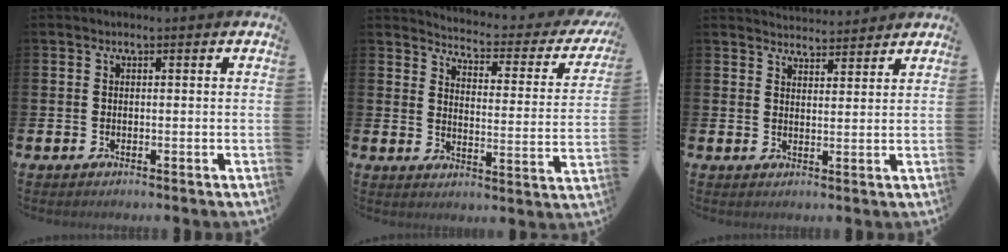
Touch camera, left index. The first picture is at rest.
{"total": 3.6, "force": [3.4, 0.7, 1.0], "torque": [-0.036, -0.037, 0.048]}
{"total": 3.7, "force": [3.6, 0.3, -0.2], "torque": [-0.004, -0.021, 0.067]}